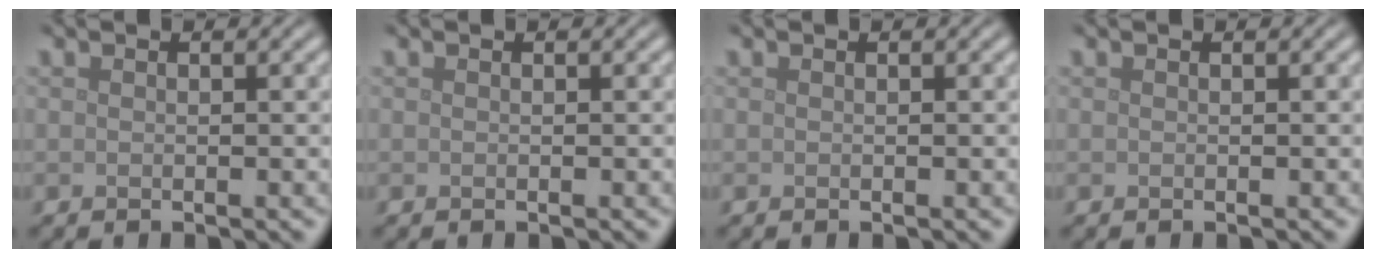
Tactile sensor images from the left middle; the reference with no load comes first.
{"total": 0.0}
{"total": 0.0}
{"total": 0.0}